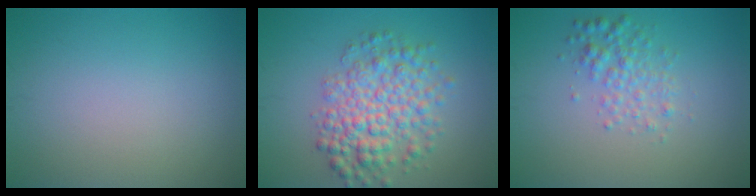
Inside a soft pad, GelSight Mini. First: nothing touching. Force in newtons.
{"total": 5.9, "press": 5.9, "slide": 0.1}
{"total": 2.5, "press": 2.5, "slide": 0.0}